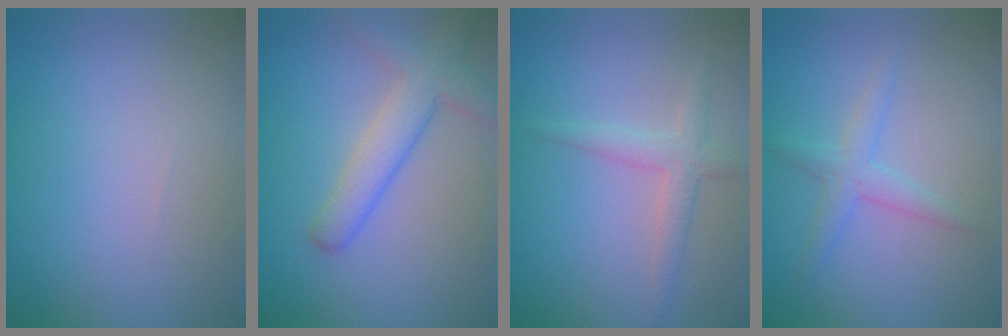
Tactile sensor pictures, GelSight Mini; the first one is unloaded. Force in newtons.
{"total": 4.2, "press": 4.2, "slide": 0.2}
{"total": 2.2, "press": 2.2, "slide": 0.0}
{"total": 2.1, "press": 2.1, "slide": 0.1}